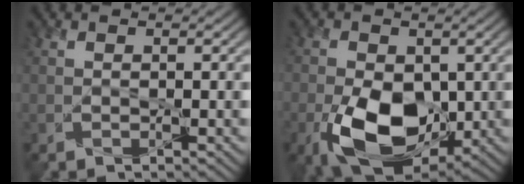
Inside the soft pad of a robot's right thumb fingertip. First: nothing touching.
{"total": 12.5, "force": [-3.3, 7.4, 9.5], "torque": [-0.184, -0.031, -0.060]}